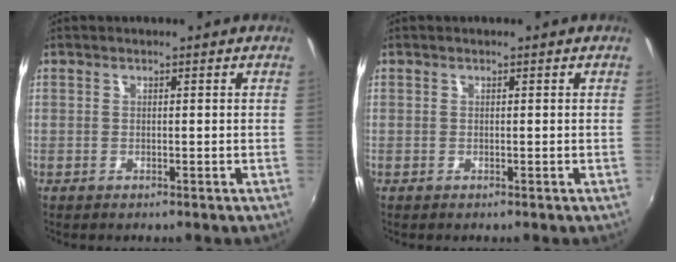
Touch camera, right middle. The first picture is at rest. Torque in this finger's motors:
{"motor_torque": [0.08, -0.25, 0.04, 0.00]}